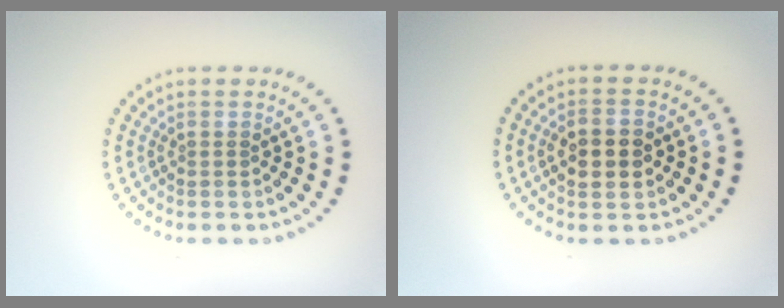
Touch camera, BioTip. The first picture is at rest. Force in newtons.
{"total": 3.9, "press": 3.9, "slide": 0.3}